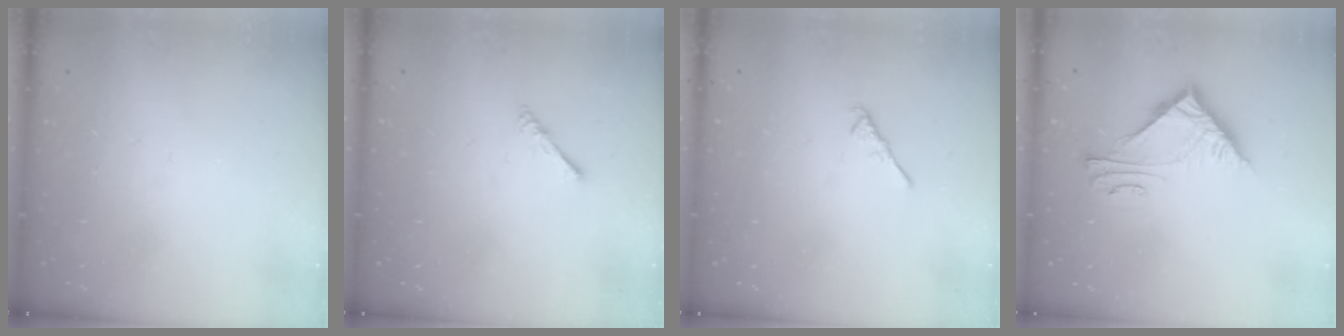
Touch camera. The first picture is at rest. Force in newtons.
{"total": 1.6, "press": 1.6, "slide": 0.4}
{"total": 2.6, "press": 2.6, "slide": 0.6}
{"total": 7.7, "press": 7.7, "slide": 0.3}